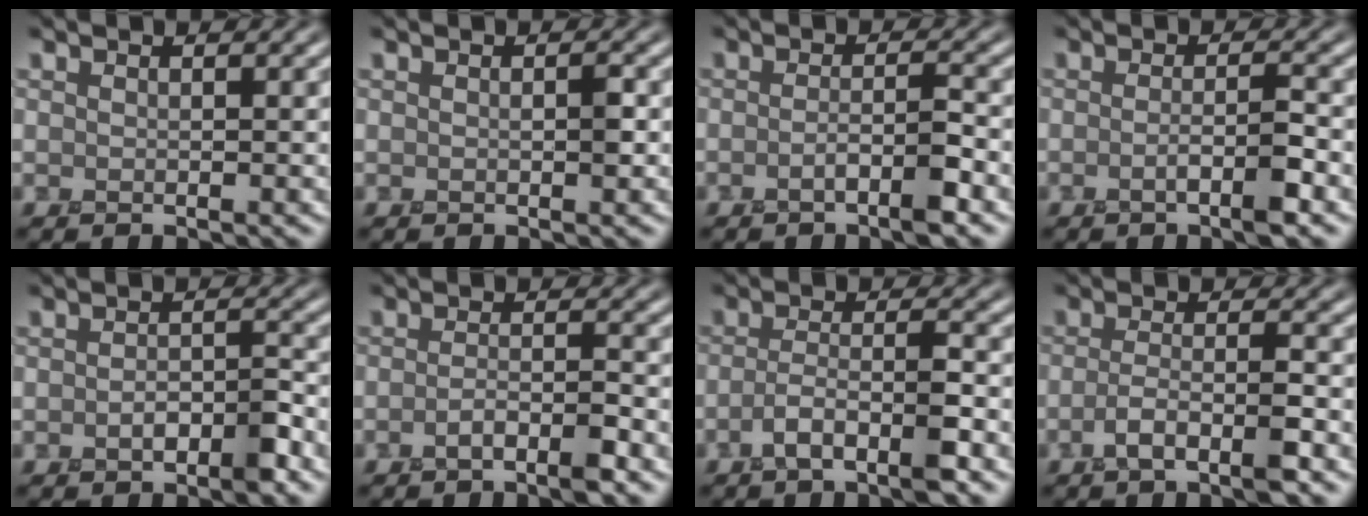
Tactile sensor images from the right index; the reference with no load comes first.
{"total": 0.8, "force": [0.1, 0.1, 0.8], "torque": [-0.014, 0.003, 0.002]}
{"total": 2.3, "force": [-1.2, 0.3, 1.9], "torque": [-0.034, 0.009, -0.027]}
{"total": 2.3, "force": [-1.0, 0.3, 2.1], "torque": [-0.037, 0.006, -0.022]}
{"total": 2.5, "force": [-1.3, 0.9, 1.9], "torque": [-0.032, 0.007, -0.020]}
{"total": 2.3, "force": [-1.5, 0.4, 1.6], "torque": [-0.030, 0.008, -0.033]}
{"total": 3.8, "force": [-1.9, 0.9, 3.2], "torque": [-0.061, 0.006, -0.040]}
{"total": 3.4, "force": [-1.7, 0.7, 2.9], "torque": [-0.057, 0.005, -0.038]}